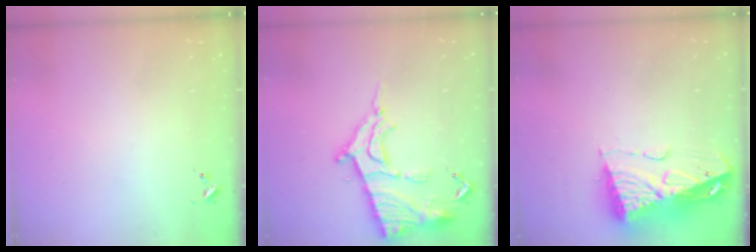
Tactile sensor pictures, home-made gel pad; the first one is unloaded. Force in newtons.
{"total": 16.6, "press": 16.5, "slide": 1.5}
{"total": 12.6, "press": 12.5, "slide": 1.4}